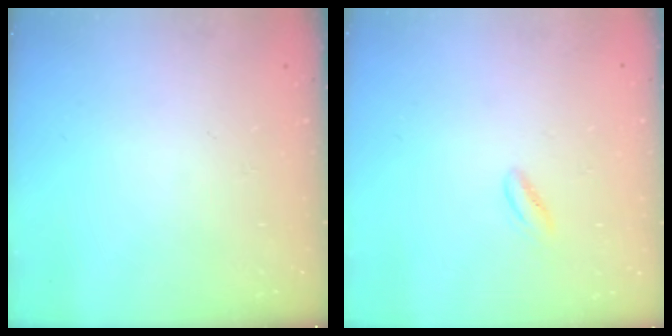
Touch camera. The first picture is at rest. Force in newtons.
{"total": 2.7, "press": 2.6, "slide": 0.8}